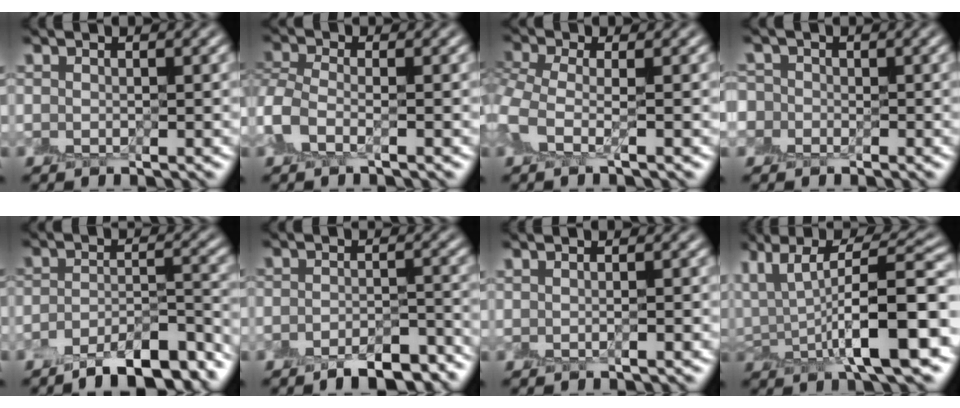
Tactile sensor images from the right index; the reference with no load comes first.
{"total": 2.3, "force": [-1.1, 1.3, 1.6], "torque": [-0.046, 0.004, -0.033]}
{"total": 1.9, "force": [-0.6, 0.7, 1.6], "torque": [-0.045, 0.000, -0.024]}
{"total": 2.8, "force": [-0.4, 2.7, 0.6], "torque": [0.012, 0.015, -0.037]}
{"total": 7.8, "force": [-6.4, 2.1, 4.0], "torque": [-0.058, -0.003, -0.100]}
{"total": 5.5, "force": [-4.5, 1.6, 2.6], "torque": [-0.038, -0.004, -0.064]}
{"total": 1.1, "force": [0.2, 0.5, 1.0], "torque": [-0.012, -0.006, -0.005]}
{"total": 11.3, "force": [-0.2, 3.6, 10.8], "torque": [-0.167, 0.015, -0.009]}